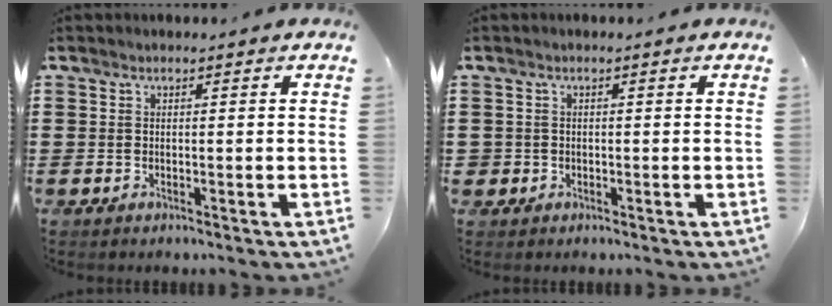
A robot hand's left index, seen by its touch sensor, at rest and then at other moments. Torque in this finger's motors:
{"motor_torque": [0.21, 0.19, 0.03, -0.02]}